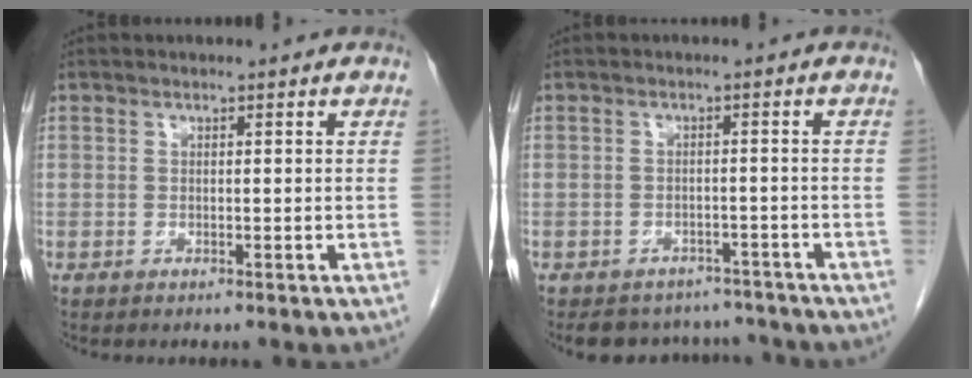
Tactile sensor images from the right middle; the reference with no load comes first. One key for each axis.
{"total": 8.4, "fx": -7.6, "fy": 3.3, "fz": 0.9, "tx": -0.004, "ty": 0.012, "tz": -0.092}